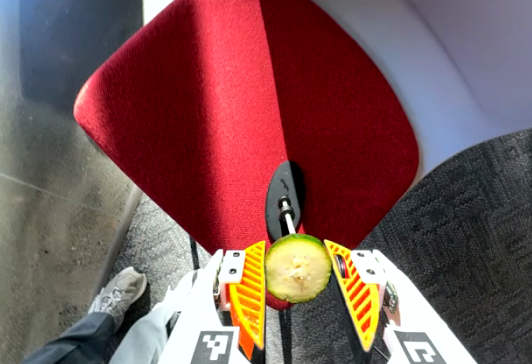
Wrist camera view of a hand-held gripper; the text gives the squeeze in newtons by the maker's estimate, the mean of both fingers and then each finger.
{"total": 5.6, "left": 5.6, "right": 5.5}